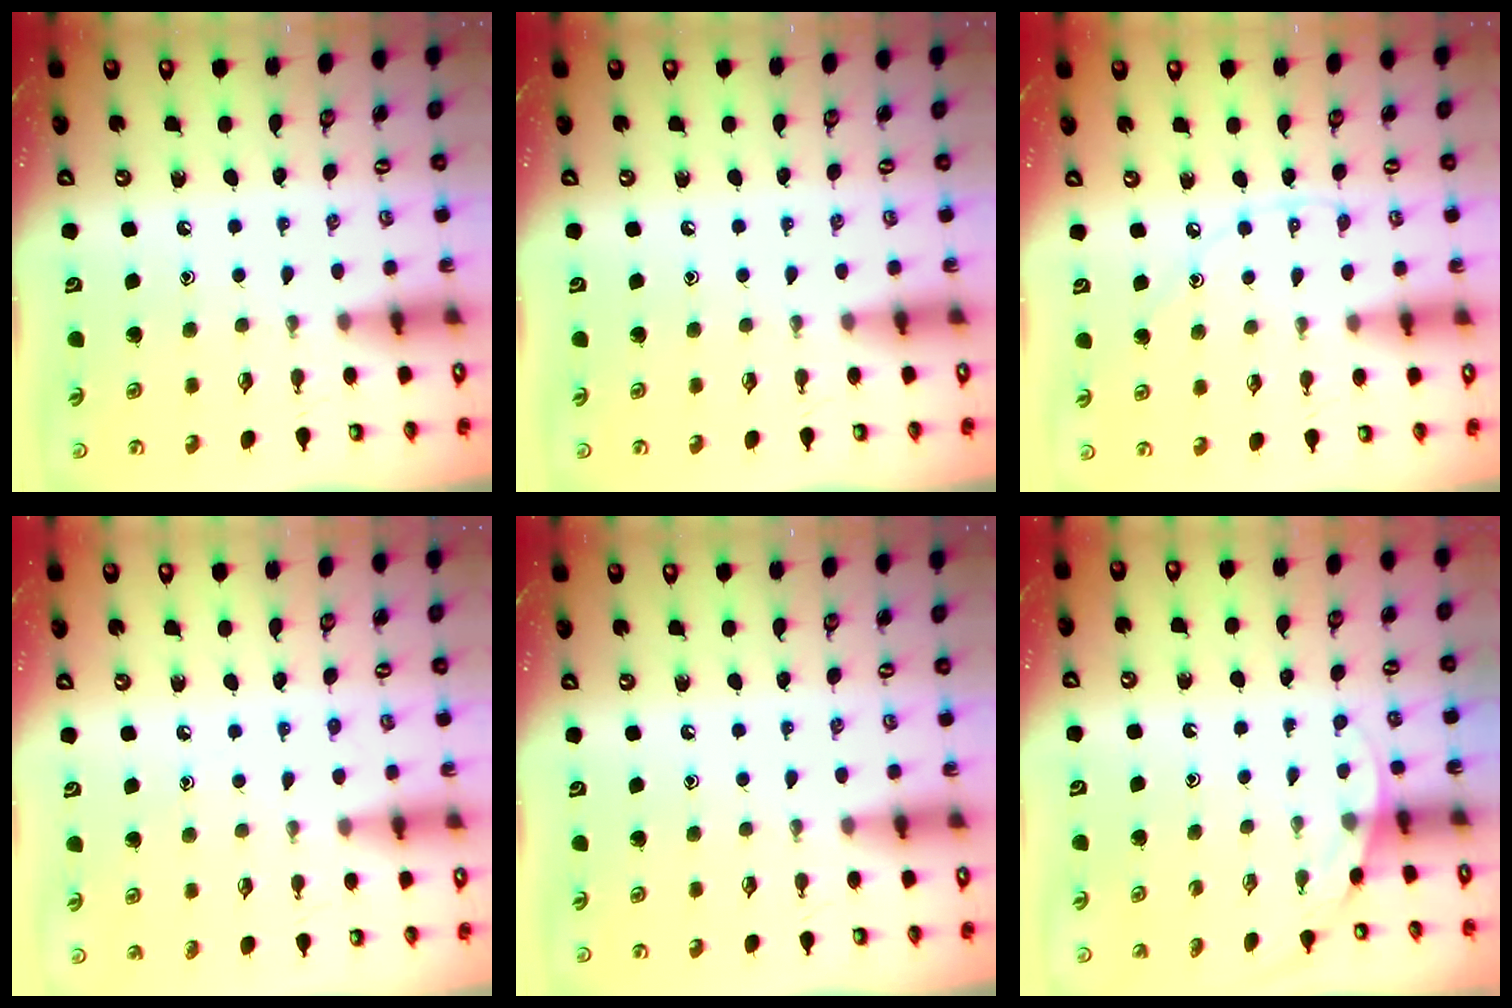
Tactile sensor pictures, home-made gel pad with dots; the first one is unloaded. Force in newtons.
{"total": 0.0}
{"total": 3.9, "press": 3.8, "slide": 0.6}
{"total": 5.7, "press": 5.6, "slide": 1.2}
{"total": 0.0}
{"total": 2.6, "press": 2.6, "slide": 0.1}